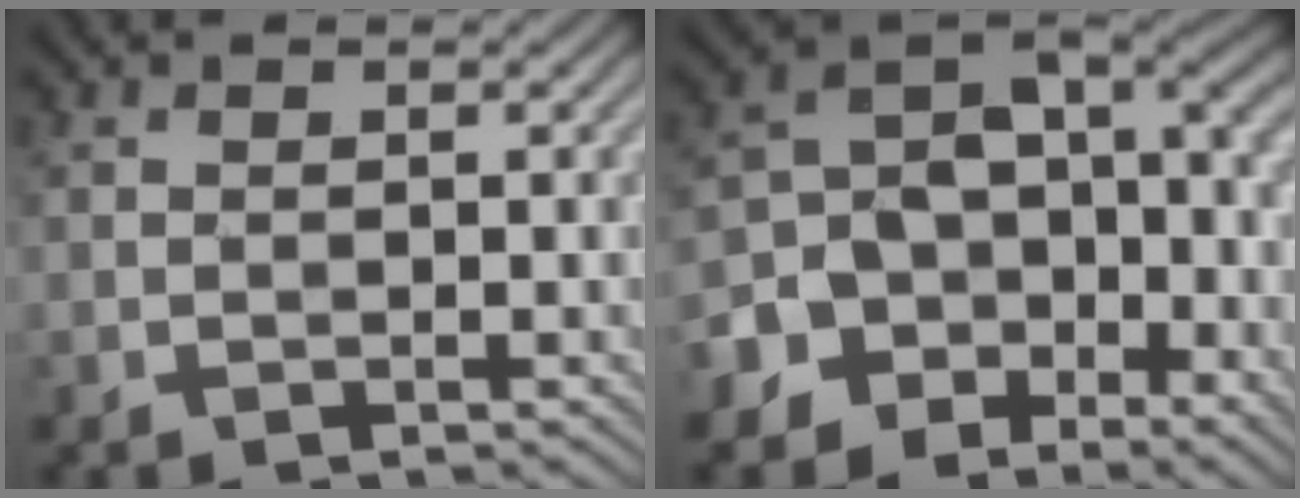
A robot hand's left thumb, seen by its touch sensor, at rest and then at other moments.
{"total": 10.3, "force": [-5.1, 7.5, 4.8], "torque": [-0.099, -0.007, -0.102]}